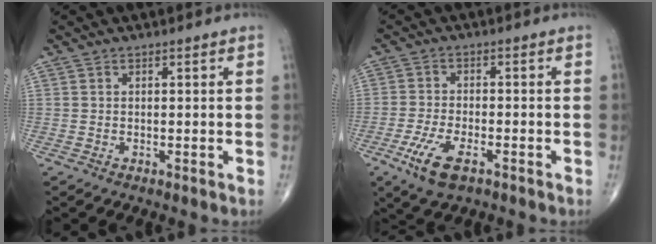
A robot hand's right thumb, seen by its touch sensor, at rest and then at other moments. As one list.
[{"total": 7.4, "force": [-3.8, 3.1, 5.6], "torque": [-0.122, 0.004, -0.068]}]